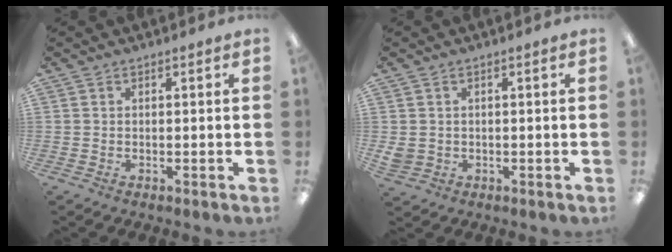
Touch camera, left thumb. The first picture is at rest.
{"total": 2.7, "force": [0.4, 2.5, 1.0], "torque": [-0.021, 0.004, 0.008]}